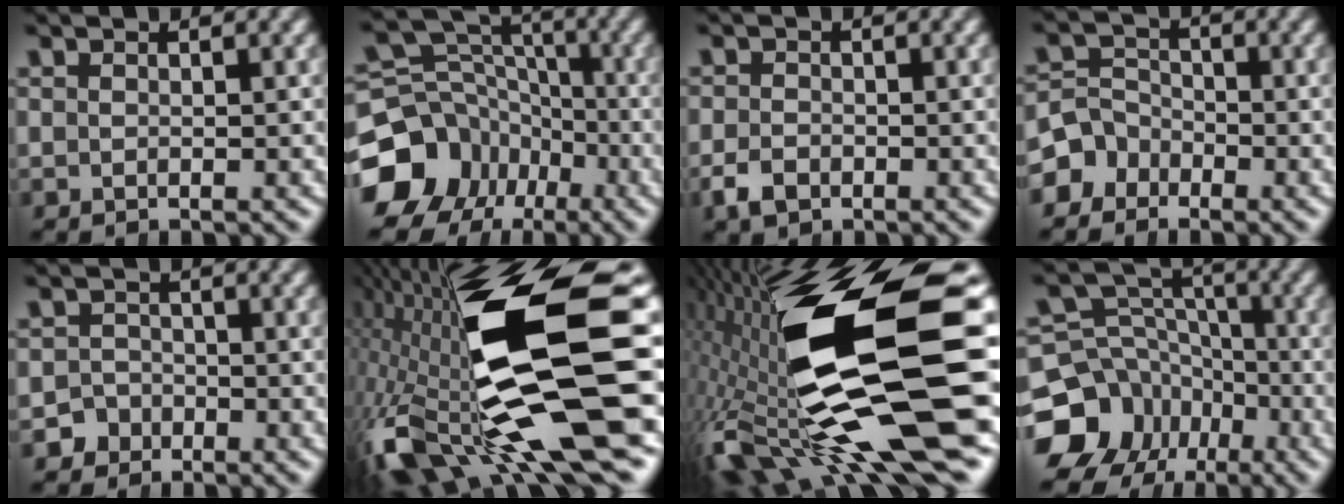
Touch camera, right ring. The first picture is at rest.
{"total": 14.9, "force": [-4.0, 12.9, 6.2], "torque": [-0.102, -0.049, -0.064]}
{"total": 2.1, "force": [-1.4, 1.3, 0.9], "torque": [-0.020, -0.012, -0.021]}
{"total": 5.9, "force": [-2.5, 5.1, 1.7], "torque": [-0.033, -0.015, -0.043]}
{"total": 4.1, "force": [-2.4, 3.3, 0.2], "torque": [-0.009, -0.014, -0.044]}
{"total": 20.3, "force": [-2.6, 8.7, 18.2], "torque": [-0.314, -0.031, -0.012]}
{"total": 23.0, "force": [-0.9, 10.0, 20.7], "torque": [-0.365, -0.031, 0.012]}
{"total": 15.2, "force": [-4.8, 13.2, 5.8], "torque": [-0.102, -0.056, -0.078]}